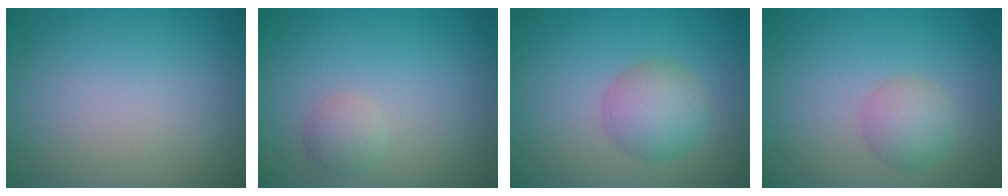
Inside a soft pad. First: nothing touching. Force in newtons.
{"total": 1.6, "press": 1.6, "slide": 0.0}
{"total": 3.8, "press": 3.8, "slide": 0.2}
{"total": 2.5, "press": 2.5, "slide": 0.1}